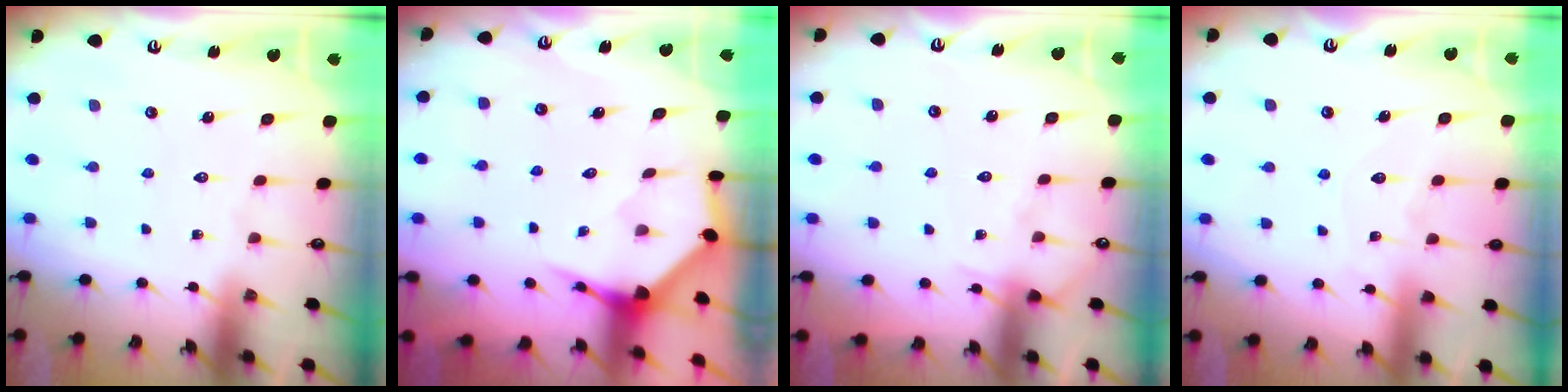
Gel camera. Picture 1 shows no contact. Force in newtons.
{"total": 4.0, "press": 3.9, "slide": 0.4}
{"total": 5.7, "press": 5.7, "slide": 0.7}
{"total": 7.8, "press": 7.7, "slide": 0.7}